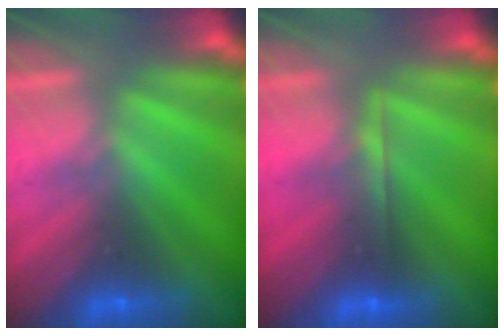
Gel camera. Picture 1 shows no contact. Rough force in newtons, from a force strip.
{"total": 1.8}